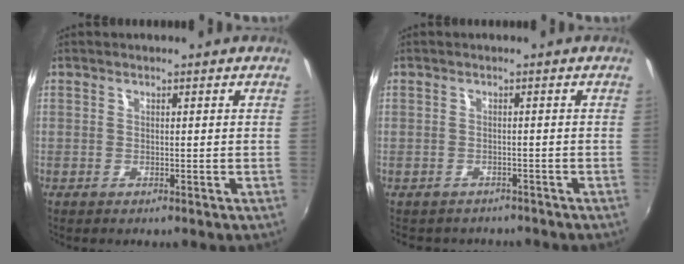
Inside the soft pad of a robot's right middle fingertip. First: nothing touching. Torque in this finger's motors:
{"motor_torque": [0.90, -1.24, 0.04, -0.01]}